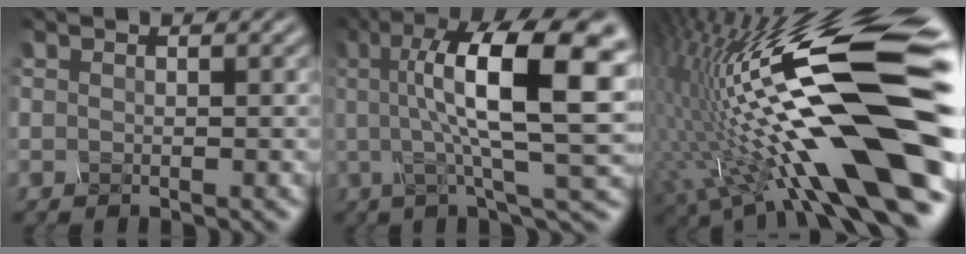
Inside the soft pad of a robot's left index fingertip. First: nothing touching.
{"total": 14.0, "force": [2.1, 3.7, 13.4], "torque": [-0.191, 0.012, 0.030]}
{"total": 19.9, "force": [-1.0, 5.0, 19.2], "torque": [-0.310, 0.014, -0.033]}